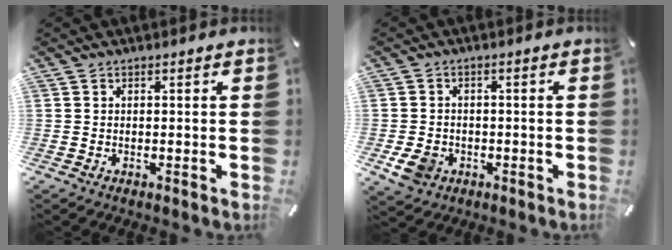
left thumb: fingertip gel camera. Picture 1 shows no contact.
{"total": 5.4, "force": [-2.0, 4.5, 2.4], "torque": [-0.048, 0.002, -0.036]}